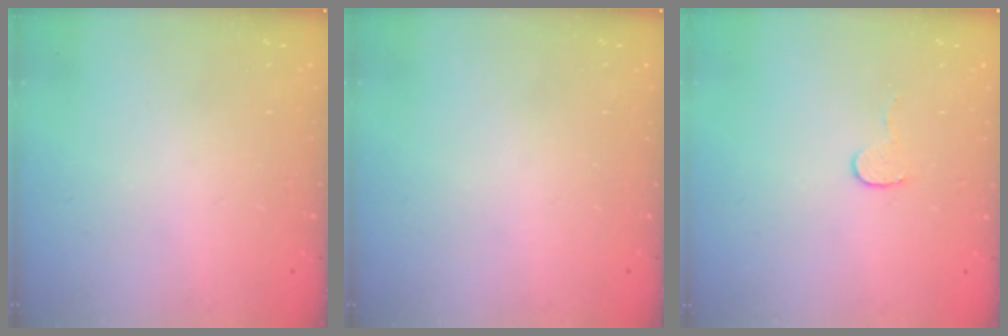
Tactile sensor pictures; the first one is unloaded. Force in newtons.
{"total": 0.0}
{"total": 5.5, "press": 5.5, "slide": 0.4}